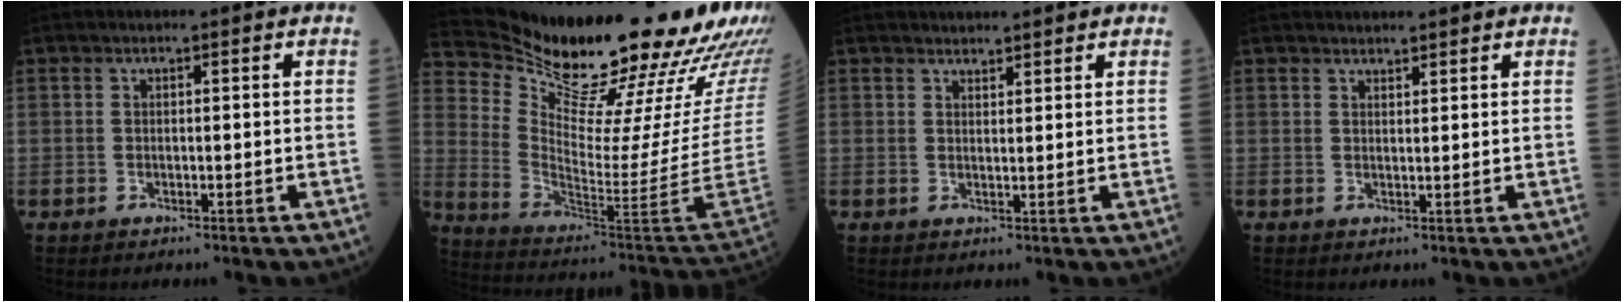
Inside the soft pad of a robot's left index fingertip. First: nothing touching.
{"total": 30.5, "force": [25.6, 2.1, 16.4], "torque": [-0.279, -0.109, 0.360]}
{"total": 4.6, "force": [4.4, 0.7, 1.0], "torque": [-0.015, 0.022, 0.057]}
{"total": 4.1, "force": [3.9, 0.6, 1.0], "torque": [-0.015, 0.021, 0.051]}